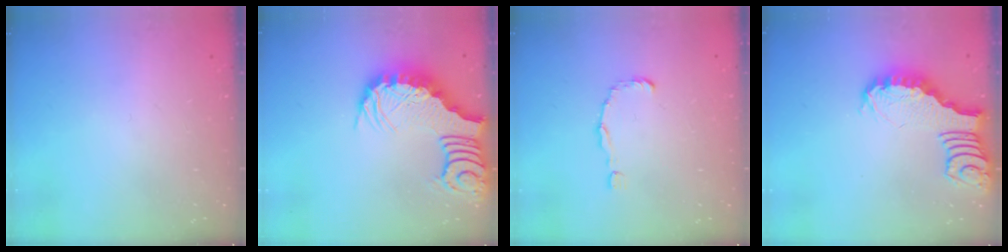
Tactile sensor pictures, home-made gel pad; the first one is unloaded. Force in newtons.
{"total": 3.8, "press": 3.7, "slide": 0.7}
{"total": 1.5, "press": 1.5, "slide": 0.2}
{"total": 3.2, "press": 3.2, "slide": 0.2}